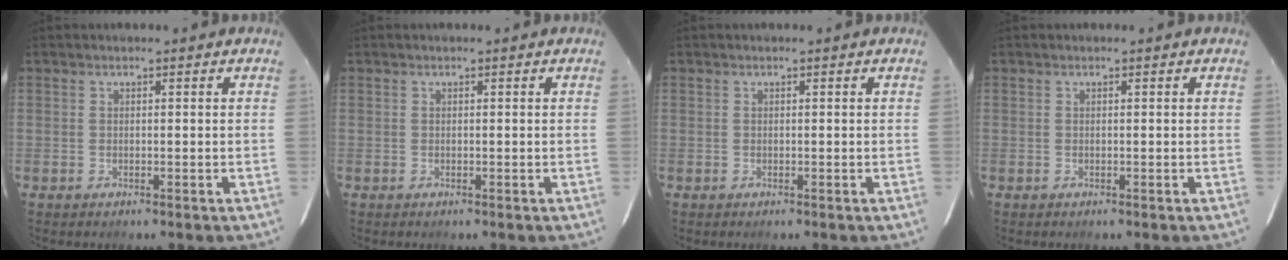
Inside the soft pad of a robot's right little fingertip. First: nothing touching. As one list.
[{"total": 0.0}, {"total": 0.0}, {"total": 0.0}]